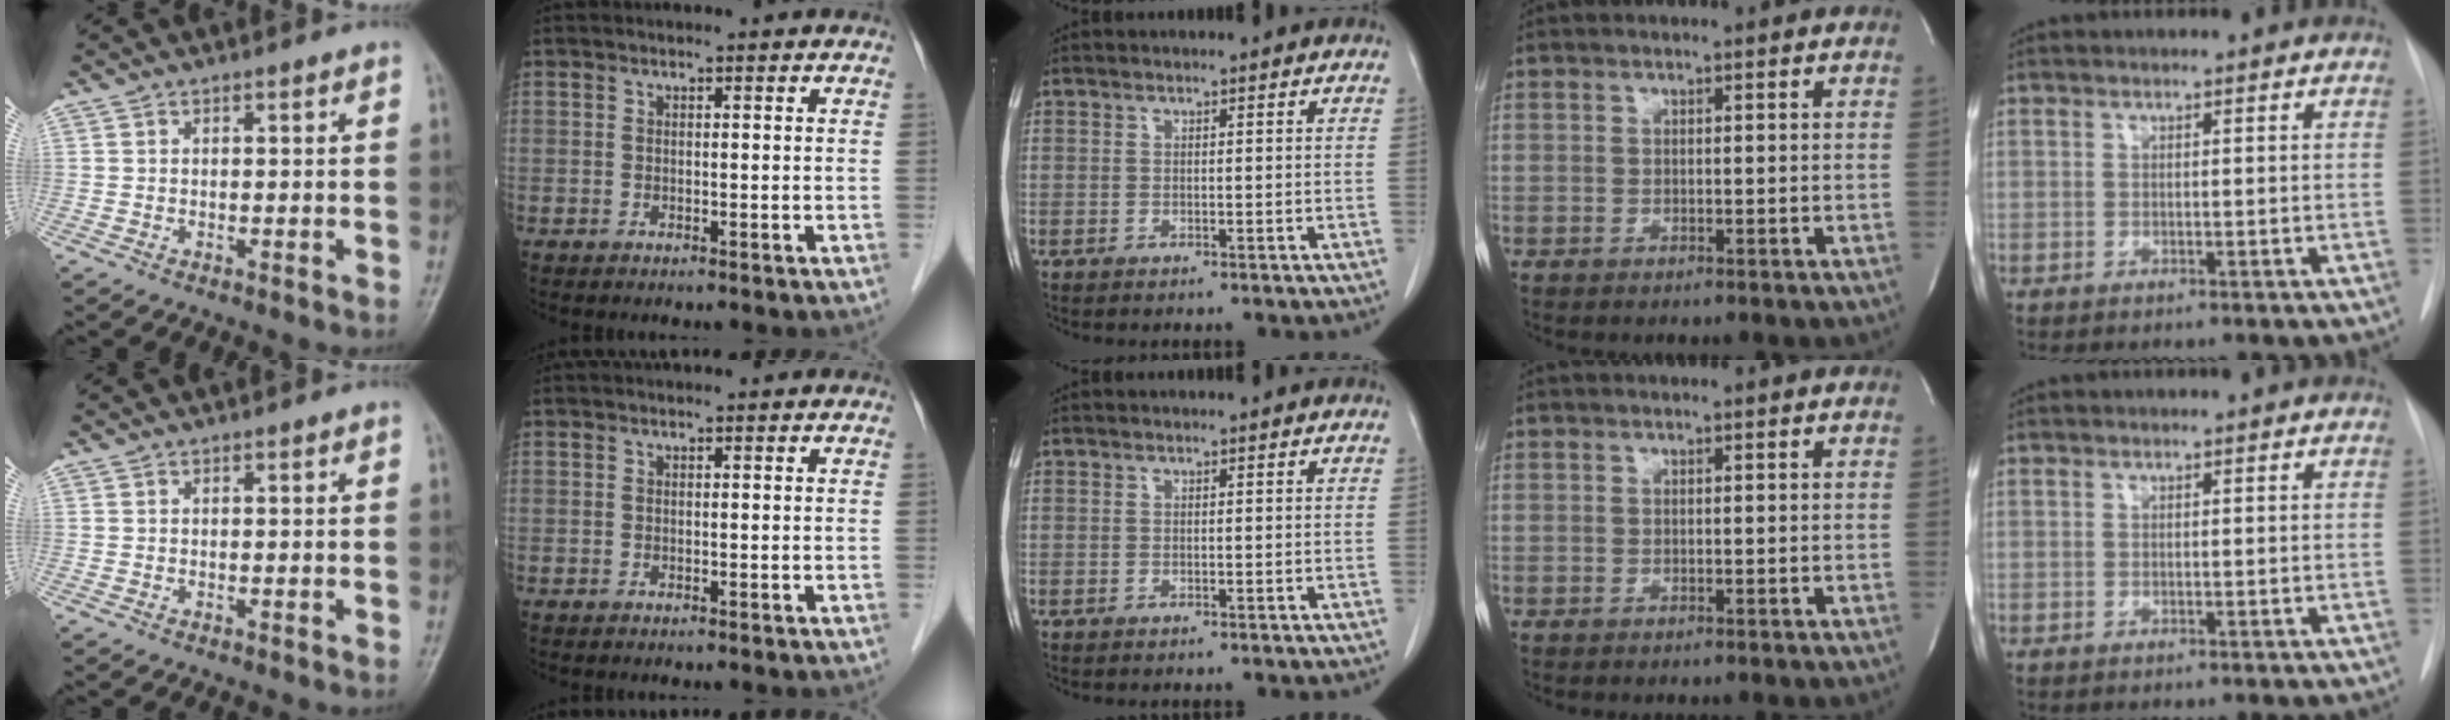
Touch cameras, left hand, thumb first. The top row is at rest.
{}